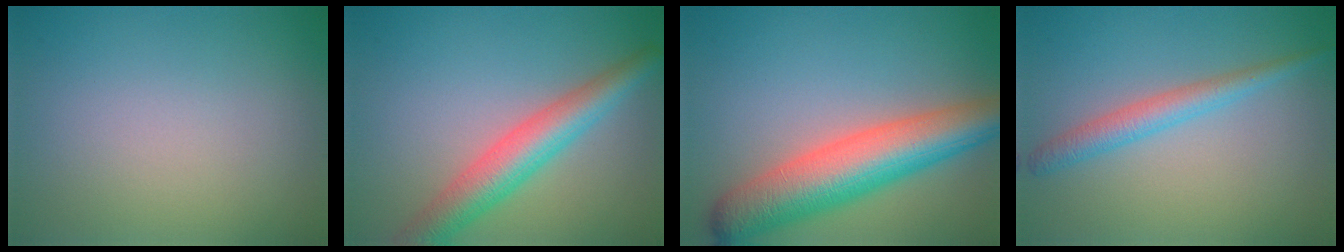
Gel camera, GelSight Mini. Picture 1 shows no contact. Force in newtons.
{"total": 5.3, "press": 5.3, "slide": 0.2}
{"total": 8.6, "press": 8.6, "slide": 0.5}
{"total": 2.6, "press": 2.6, "slide": 0.0}